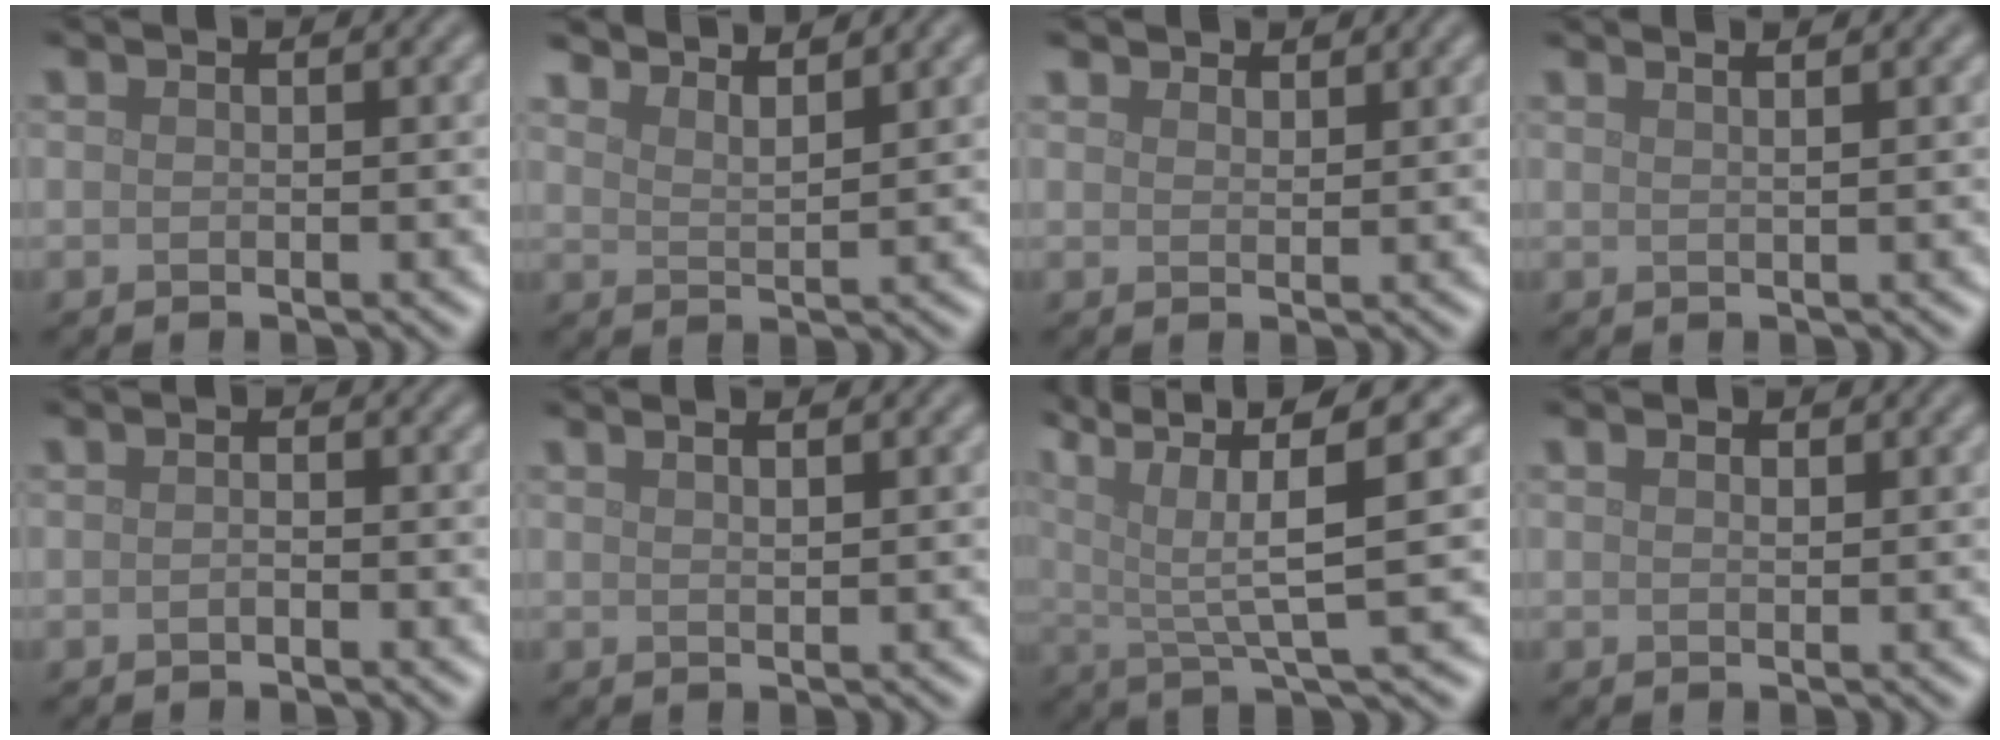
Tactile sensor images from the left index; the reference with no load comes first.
{"total": 4.8, "force": [4.5, 0.7, 1.3], "torque": [-0.012, 0.006, 0.054]}
{"total": 1.8, "force": [1.7, 0.6, 0.3], "torque": [-0.009, 0.002, 0.026]}
{"total": 3.3, "force": [2.2, 1.3, 2.1], "torque": [-0.003, 0.019, -0.005]}
{"total": 0.7, "force": [-0.4, 0.3, 0.5], "torque": [-0.010, -0.001, -0.007]}
{"total": 1.3, "force": [0.8, 0.3, 0.9], "torque": [-0.010, 0.003, 0.011]}
{"total": 9.1, "force": [3.4, 2.1, 8.2], "torque": [-0.139, 0.020, 0.061]}
{"total": 1.0, "force": [0.6, 0.4, 0.6], "torque": [-0.012, 0.000, 0.012]}